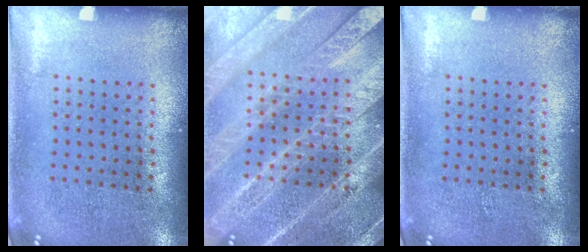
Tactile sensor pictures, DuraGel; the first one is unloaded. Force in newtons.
{"total": 4.0, "press": 3.9, "slide": 0.6}
{"total": 0.0}